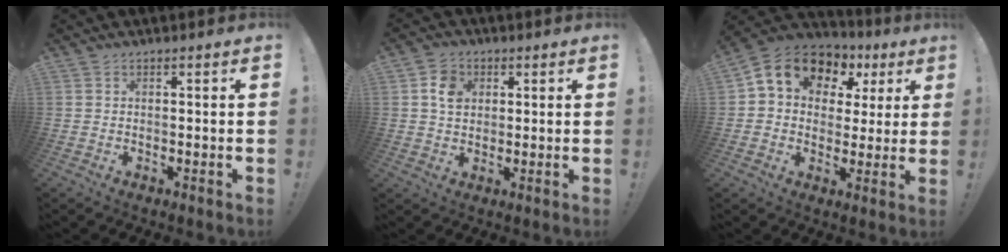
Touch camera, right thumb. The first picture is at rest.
{"total": 6.4, "force": [1.7, 5.3, 3.1], "torque": [-0.039, 0.000, 0.031]}
{"total": 11.7, "force": [5.6, 8.4, 5.8], "torque": [-0.083, -0.033, 0.099]}